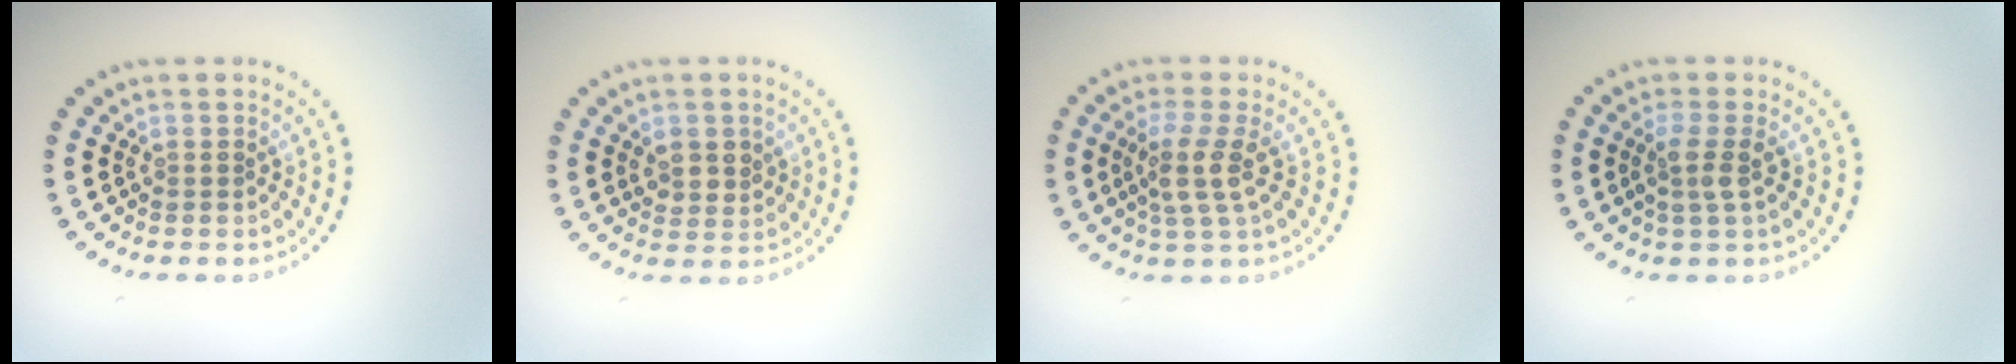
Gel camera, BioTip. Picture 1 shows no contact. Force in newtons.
{"total": 2.0, "press": 1.9, "slide": 0.7}
{"total": 2.9, "press": 2.3, "slide": 1.7}
{"total": 1.9, "press": 1.5, "slide": 1.2}